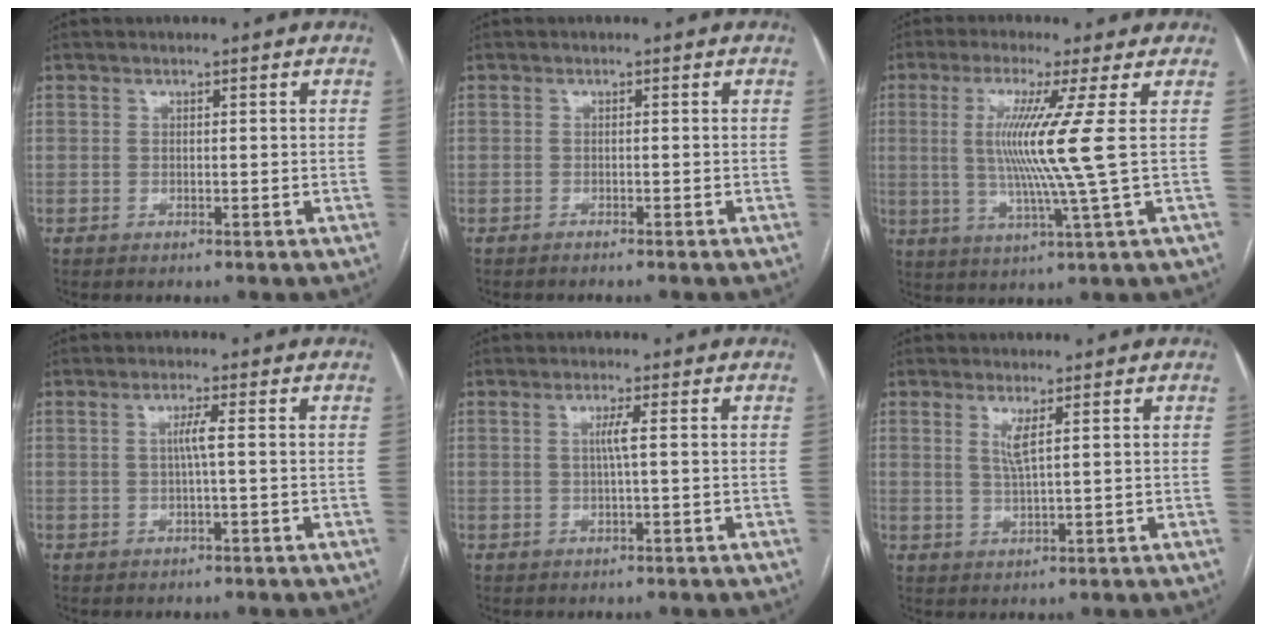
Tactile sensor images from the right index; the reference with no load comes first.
{"total": 2.2, "force": [-2.0, 0.1, 0.9], "torque": [-0.015, -0.001, -0.022]}
{"total": 10.1, "force": [1.3, -2.6, 9.6], "torque": [-0.188, -0.012, 0.031]}
{"total": 2.2, "force": [0.0, -0.3, 2.2], "torque": [-0.041, 0.002, 0.000]}
{"total": 2.0, "force": [0.2, -0.4, 1.9], "torque": [-0.037, 0.001, 0.003]}
{"total": 2.8, "force": [1.1, -0.2, 2.5], "torque": [-0.057, -0.007, 0.025]}